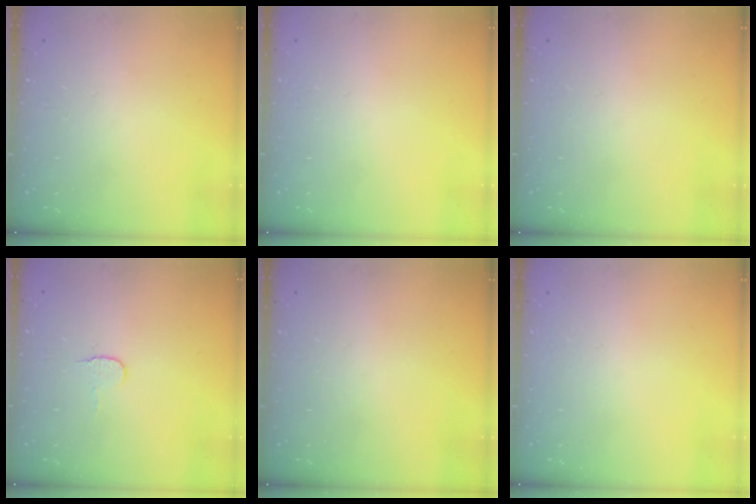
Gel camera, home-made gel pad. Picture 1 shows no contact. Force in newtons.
{"total": 0.0}
{"total": 0.0}
{"total": 4.9, "press": 4.9, "slide": 0.5}
{"total": 0.0}
{"total": 0.0}